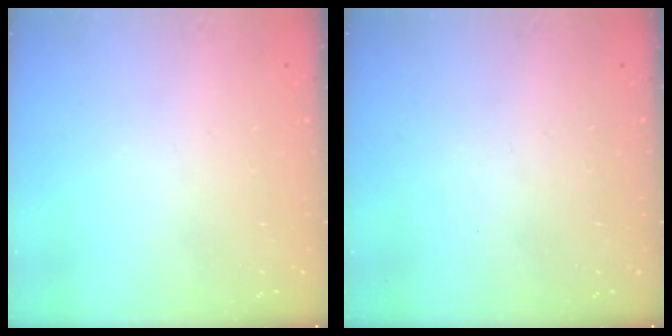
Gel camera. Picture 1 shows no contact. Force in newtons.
{"total": 0.0}